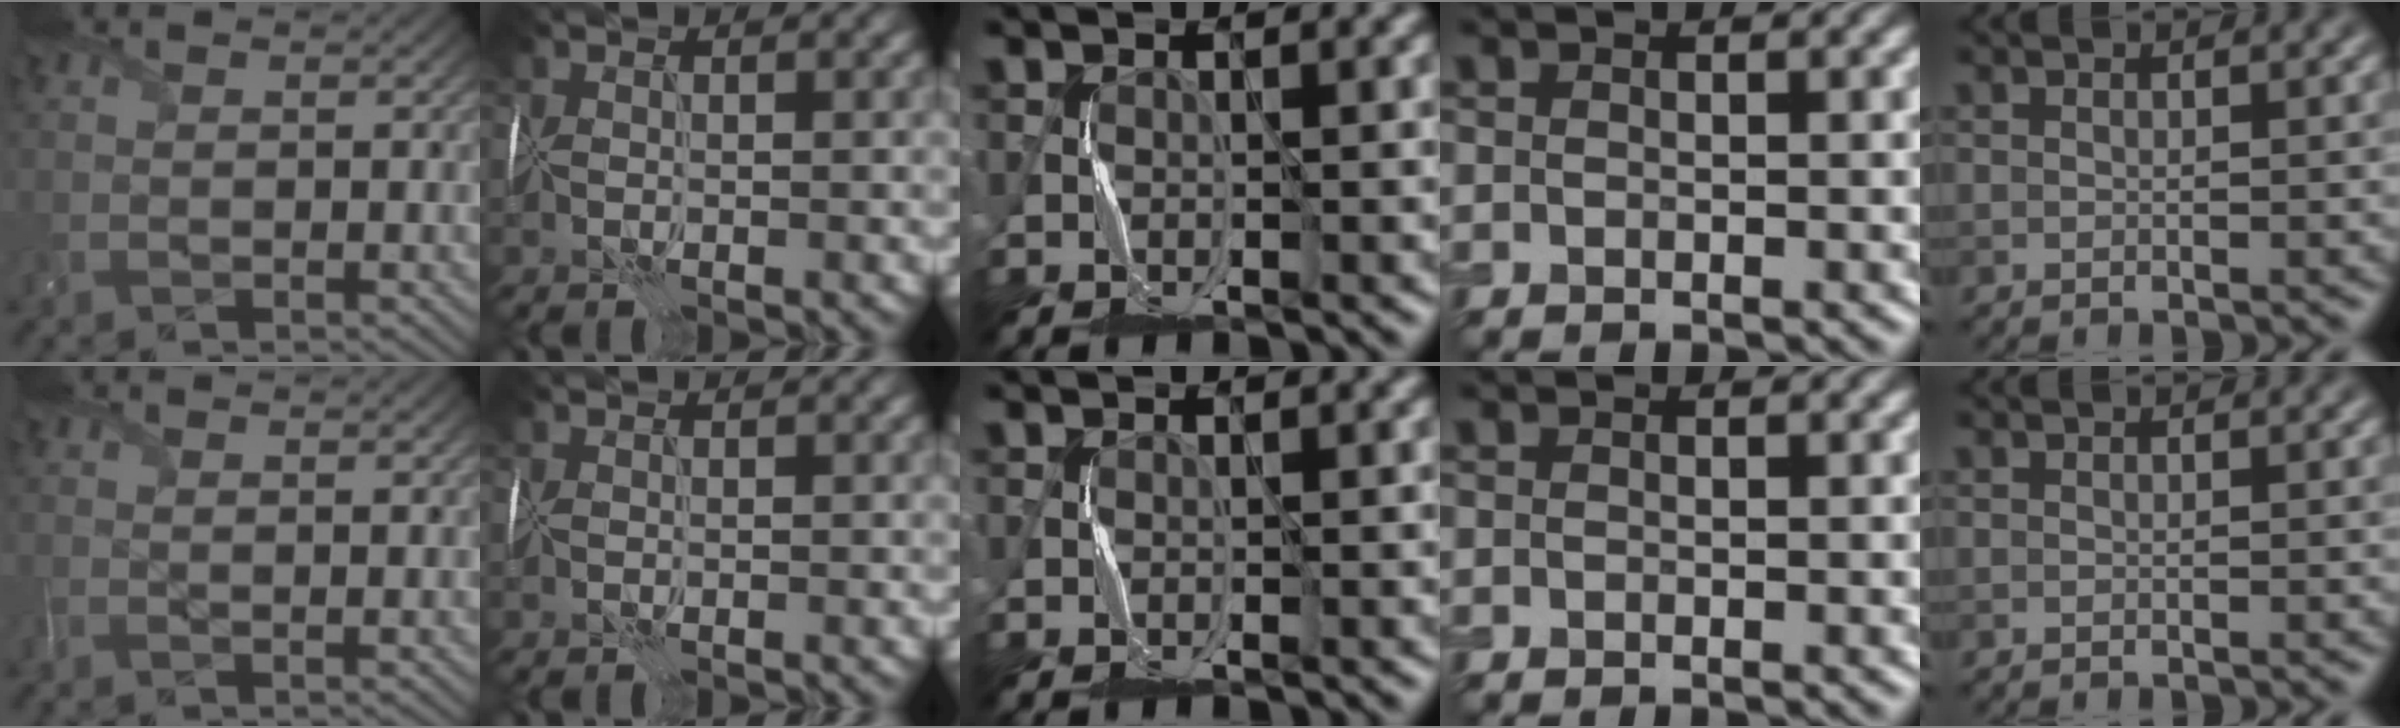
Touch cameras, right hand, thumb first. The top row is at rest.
{"thumb": {"total": 1.1, "force": [0.7, 0.4, 0.8], "torque": [-0.023, 0.000, 0.013]}}